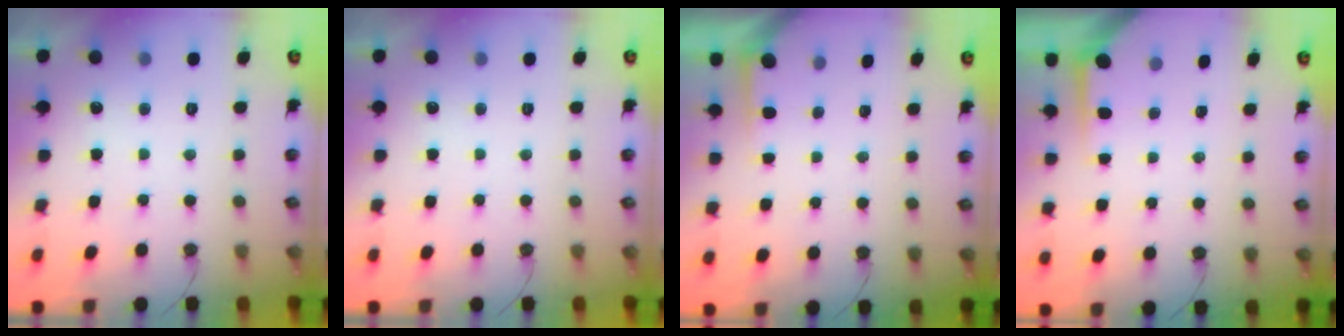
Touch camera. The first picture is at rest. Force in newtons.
{"total": 0.0}
{"total": 1.7, "press": 1.7, "slide": 0.2}
{"total": 3.4, "press": 3.4, "slide": 0.4}